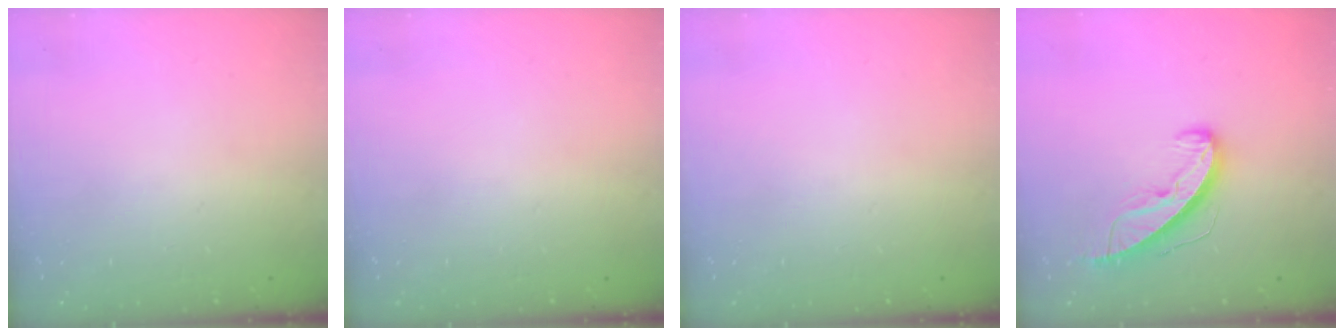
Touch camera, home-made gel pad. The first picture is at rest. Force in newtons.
{"total": 0.0}
{"total": 0.0}
{"total": 9.4, "press": 9.4, "slide": 0.5}